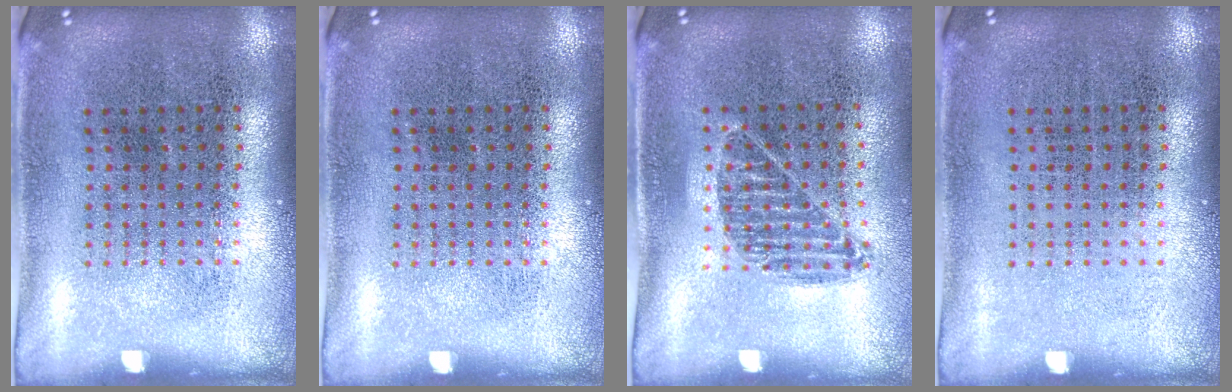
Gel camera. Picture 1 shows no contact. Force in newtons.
{"total": 0.0}
{"total": 0.9, "press": 0.8, "slide": 0.4}
{"total": 0.0}